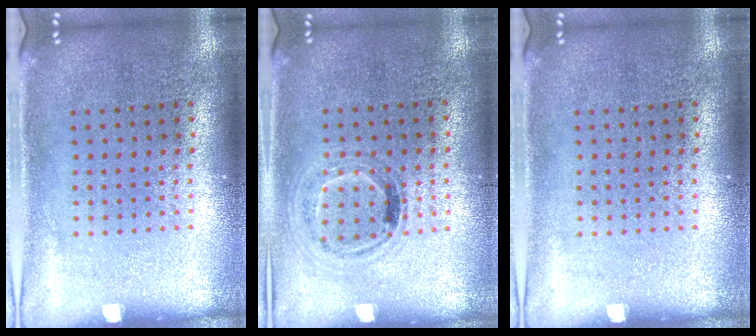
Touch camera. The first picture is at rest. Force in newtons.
{"total": 0.9, "press": 0.9, "slide": 0.3}
{"total": 0.0}